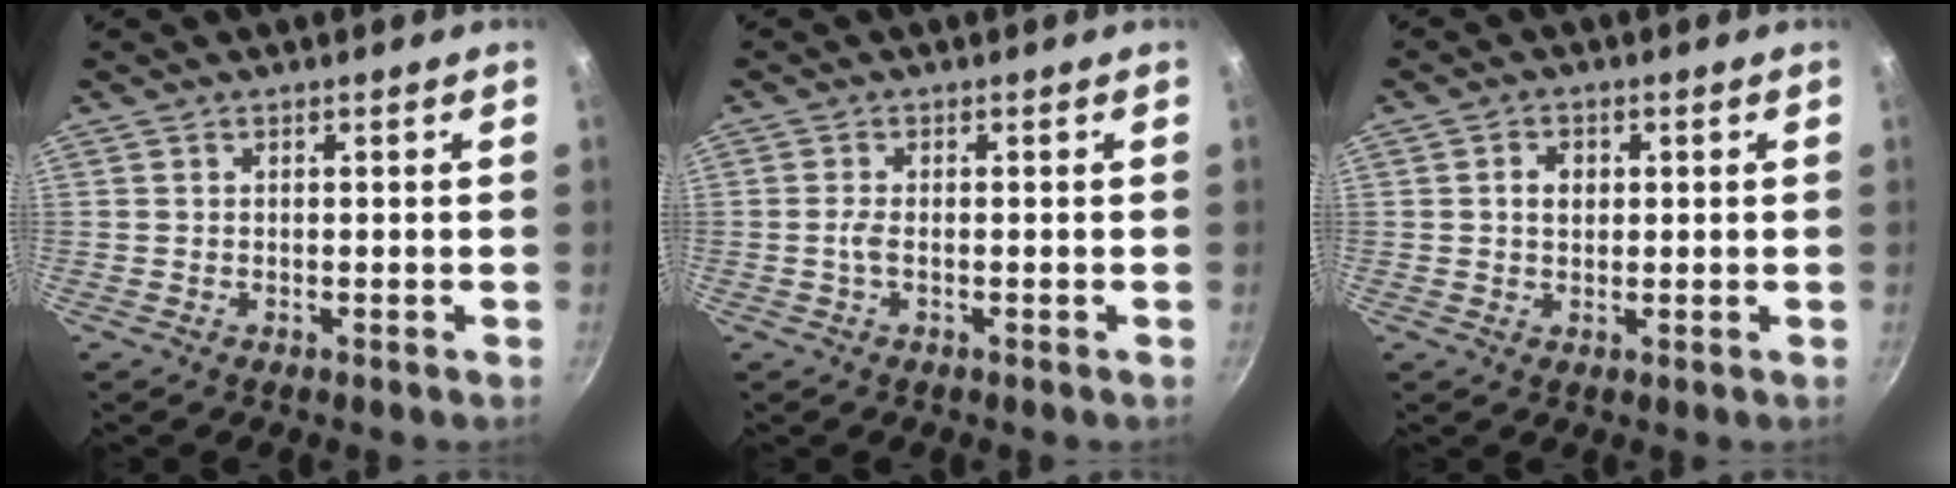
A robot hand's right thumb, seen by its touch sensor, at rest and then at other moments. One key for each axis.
{"total": 1.7, "fx": -0.4, "fy": 0.5, "fz": 1.5, "tx": -0.039, "ty": 0.002, "tz": -0.012}
{"total": 3.1, "fx": 0.5, "fy": 2.4, "fz": 2.0, "tx": -0.020, "ty": 0.003, "tz": 0.008}